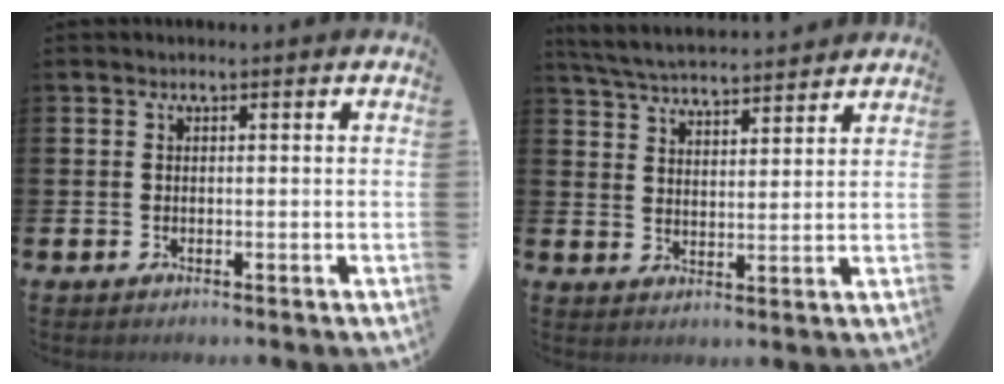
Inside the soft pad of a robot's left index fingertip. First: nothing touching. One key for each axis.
{"total": 5.4, "fx": 5.4, "fy": 0.3, "fz": 0.7, "tx": -0.037, "ty": -0.031, "tz": 0.096}